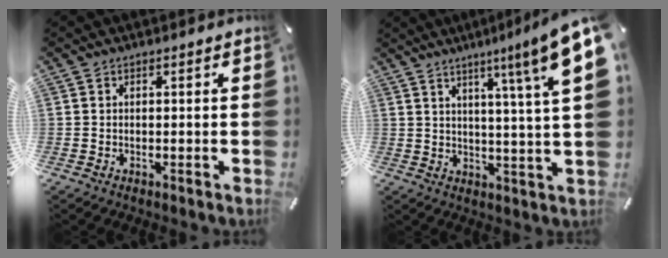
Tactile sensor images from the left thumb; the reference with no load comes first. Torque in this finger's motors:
{"motor_torque": [2.63, 2.38, 1.46, -1.30, 0.13]}